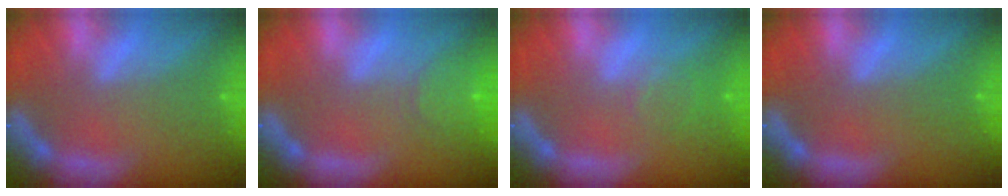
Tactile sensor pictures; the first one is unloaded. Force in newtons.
{"total": 3.5}
{"total": 2.0}
{"total": 0.0}